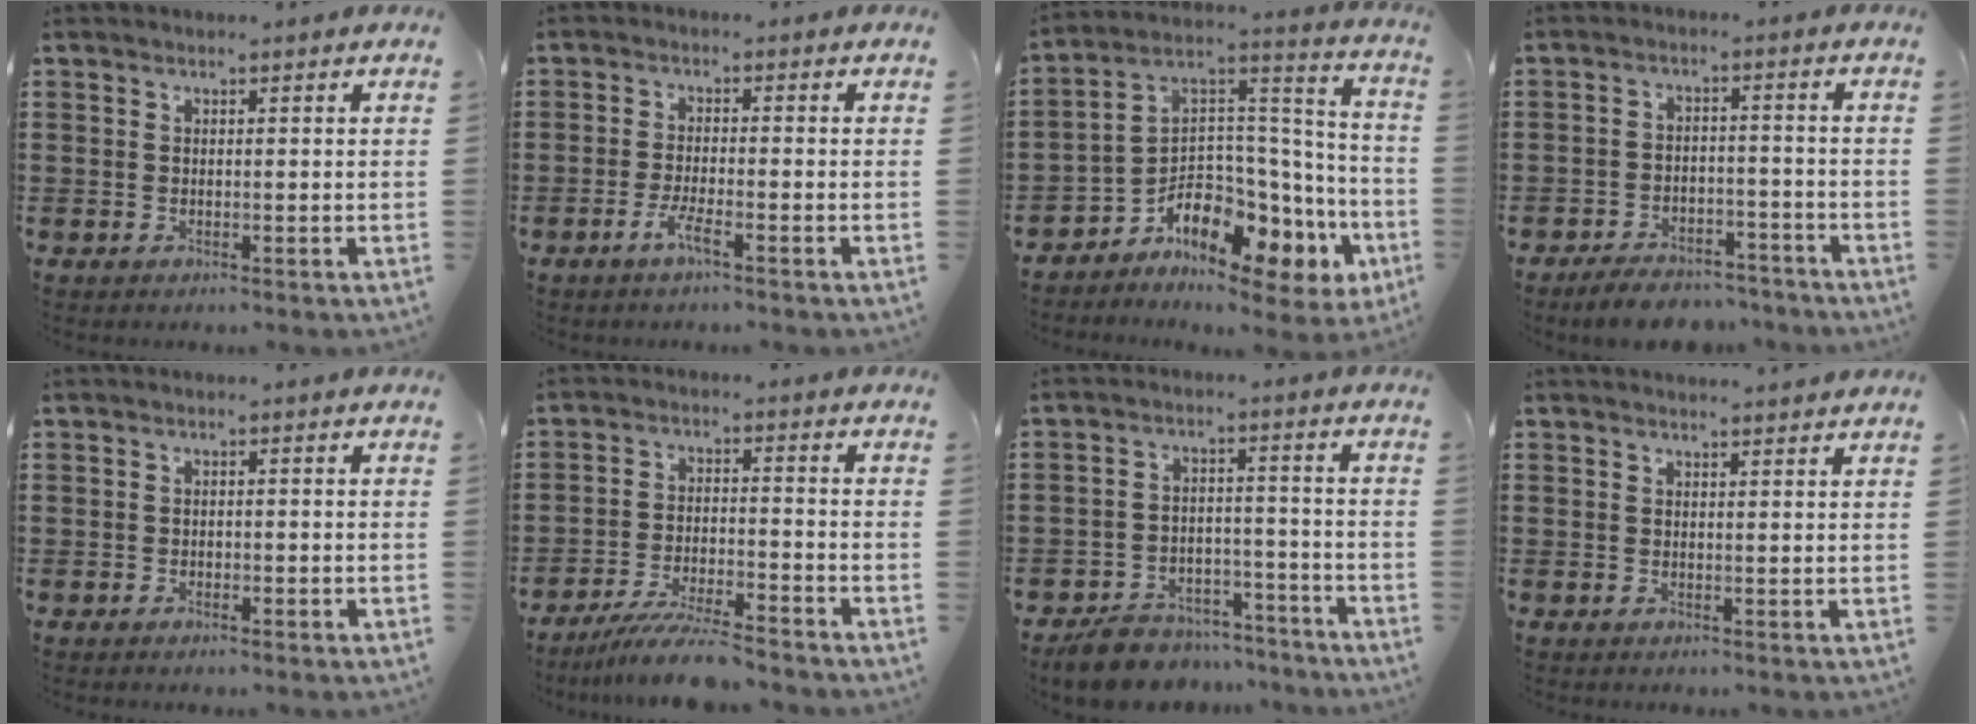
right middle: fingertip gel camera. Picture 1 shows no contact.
{"total": 3.2, "force": [-1.9, 0.2, 2.6], "torque": [-0.059, -0.006, -0.037]}
{"total": 7.9, "force": [-5.6, 3.6, 4.3], "torque": [-0.091, -0.022, -0.107]}
{"total": 5.2, "force": [-5.0, 0.9, 1.3], "torque": [-0.020, 0.008, -0.096]}
{"total": 0.8, "force": [-0.6, 0.2, 0.4], "torque": [-0.011, -0.006, -0.009]}
{"total": 6.9, "force": [-6.2, 0.1, 3.0], "torque": [-0.064, -0.011, -0.117]}
{"total": 6.2, "force": [-6.0, 1.5, 0.6], "torque": [-0.014, 0.021, -0.119]}
{"total": 1.3, "force": [1.2, -0.1, 0.2], "torque": [0.002, -0.004, 0.021]}